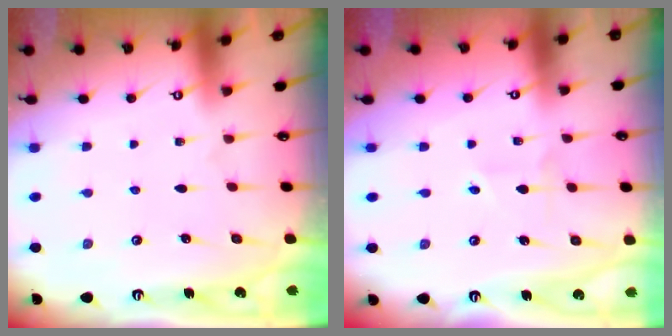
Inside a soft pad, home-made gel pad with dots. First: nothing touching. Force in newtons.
{"total": 1.9, "press": 1.7, "slide": 1.0}